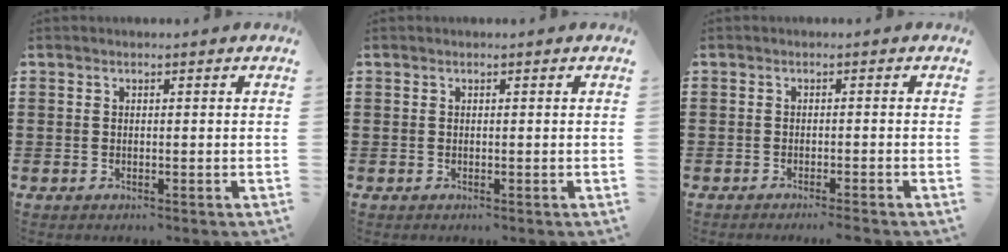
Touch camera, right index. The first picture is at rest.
{"total": 0.0}
{"total": 1.2, "force": [-1.1, -0.2, 0.5], "torque": [-0.009, 0.000, -0.021]}